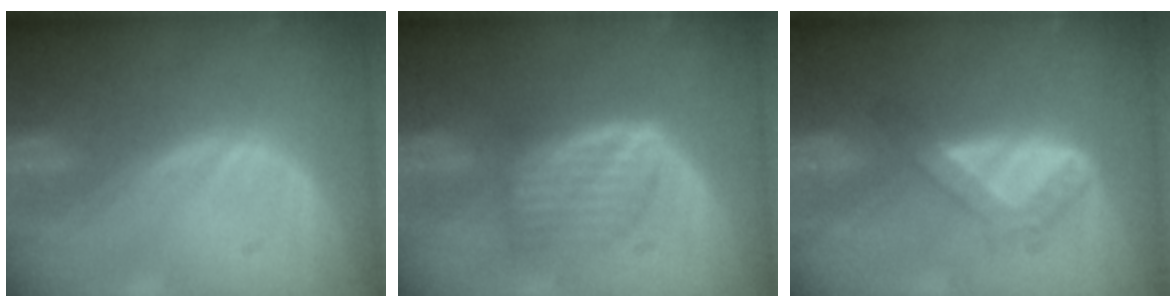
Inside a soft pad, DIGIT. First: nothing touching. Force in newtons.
{"total": 6.3, "press": 6.0, "slide": 1.7}
{"total": 4.8, "press": 4.3, "slide": 2.1}